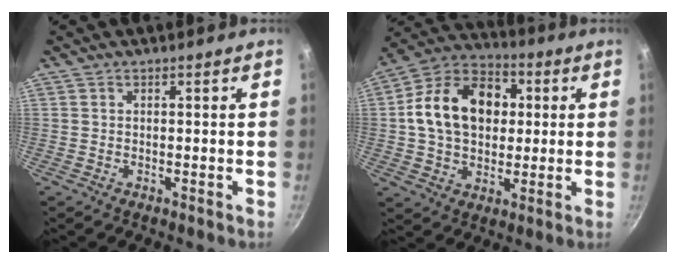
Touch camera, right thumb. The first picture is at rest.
{"total": 17.9, "force": [2.3, 13.2, 11.9], "torque": [-0.170, 0.025, 0.025]}